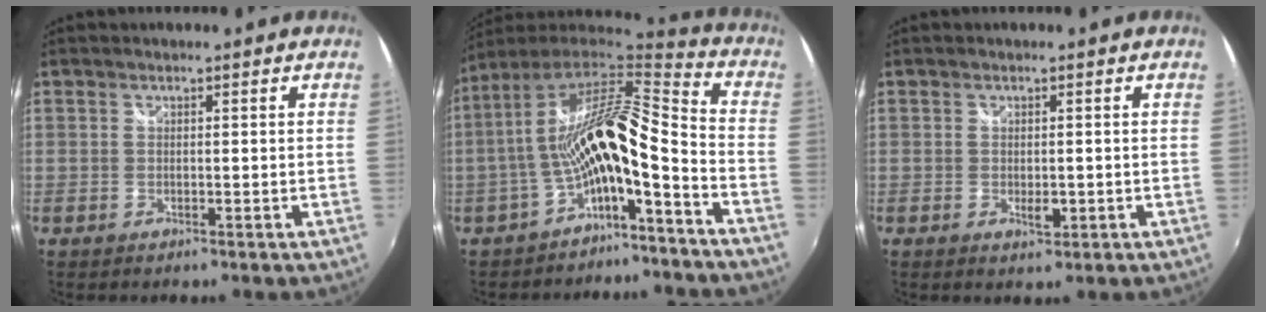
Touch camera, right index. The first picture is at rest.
{"total": 14.7, "force": [-4.5, 2.7, 13.7], "torque": [-0.228, -0.002, -0.085]}
{"total": 2.0, "force": [-0.4, 1.2, 1.6], "torque": [-0.026, -0.005, -0.006]}